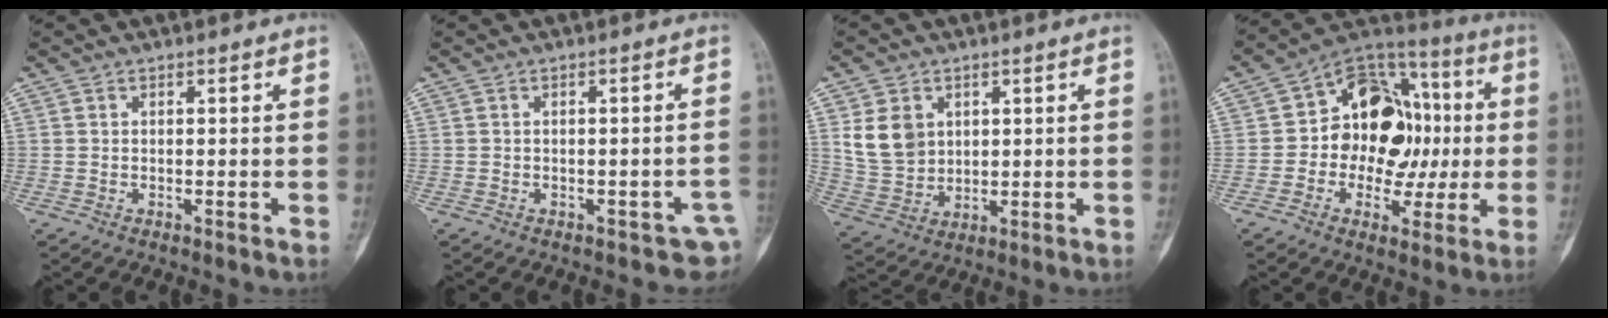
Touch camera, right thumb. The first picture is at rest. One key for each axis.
{"total": 3.6, "fx": -1.8, "fy": 2.1, "fz": 2.3, "tx": -0.007, "ty": 0.014, "tz": -0.020}
{"total": 8.9, "fx": 2.9, "fy": 7.0, "fz": 4.6, "tx": -0.067, "ty": -0.012, "tz": 0.071}
{"total": 18.0, "fx": 0.4, "fy": 13.1, "fz": 12.3, "tx": -0.122, "ty": 0.036, "tz": 0.000}